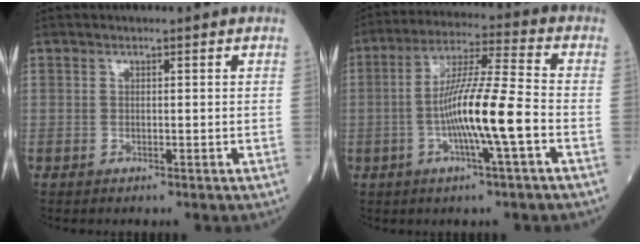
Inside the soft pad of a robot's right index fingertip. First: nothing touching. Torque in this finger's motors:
{"motor_torque": [1.46, -0.68, 0.43, 0.21]}